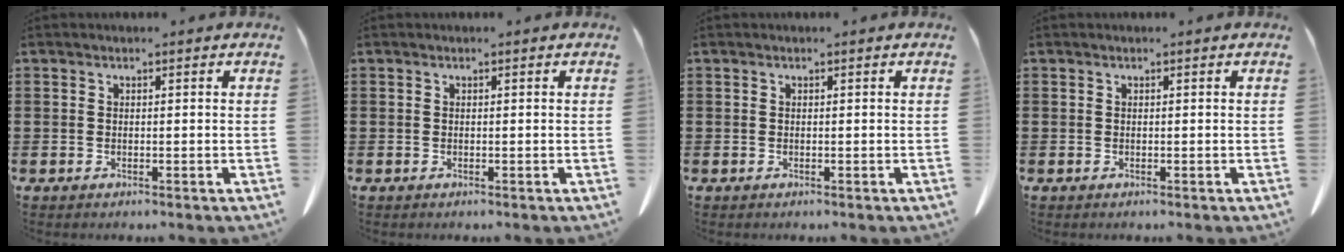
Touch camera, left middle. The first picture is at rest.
{"total": 0.0}
{"total": 0.0}
{"total": 0.0}